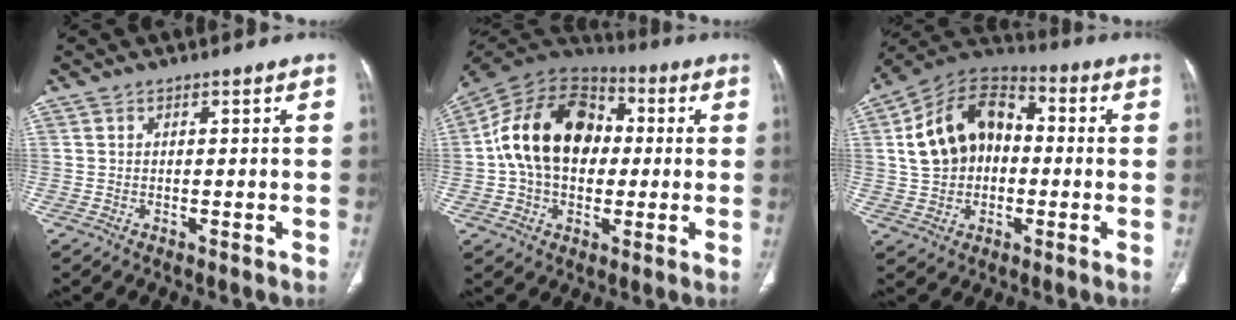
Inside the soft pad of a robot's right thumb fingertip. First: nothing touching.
{"total": 20.1, "force": [1.2, 14.2, 14.1], "torque": [-0.231, 0.032, 0.014]}
{"total": 16.5, "force": [1.1, 11.9, 11.3], "torque": [-0.175, 0.036, 0.010]}